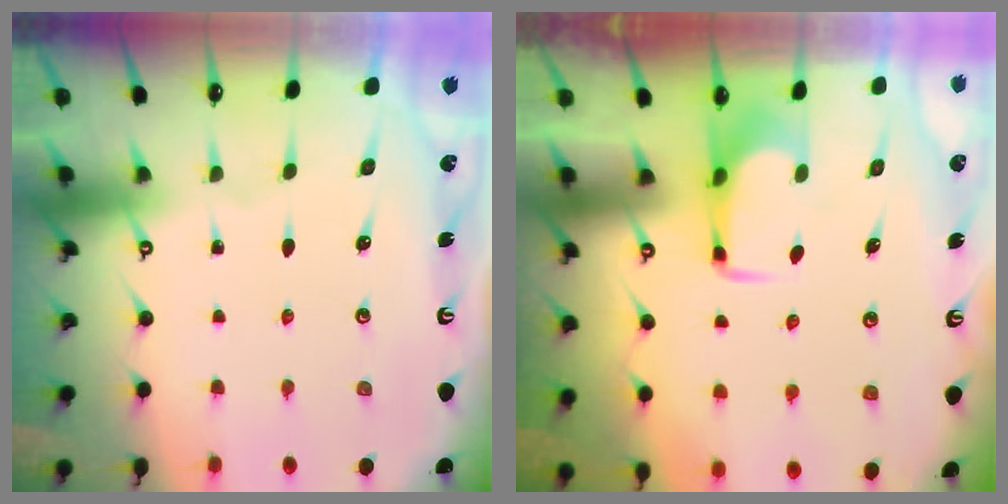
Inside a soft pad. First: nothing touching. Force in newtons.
{"total": 1.6, "press": 1.5, "slide": 0.4}